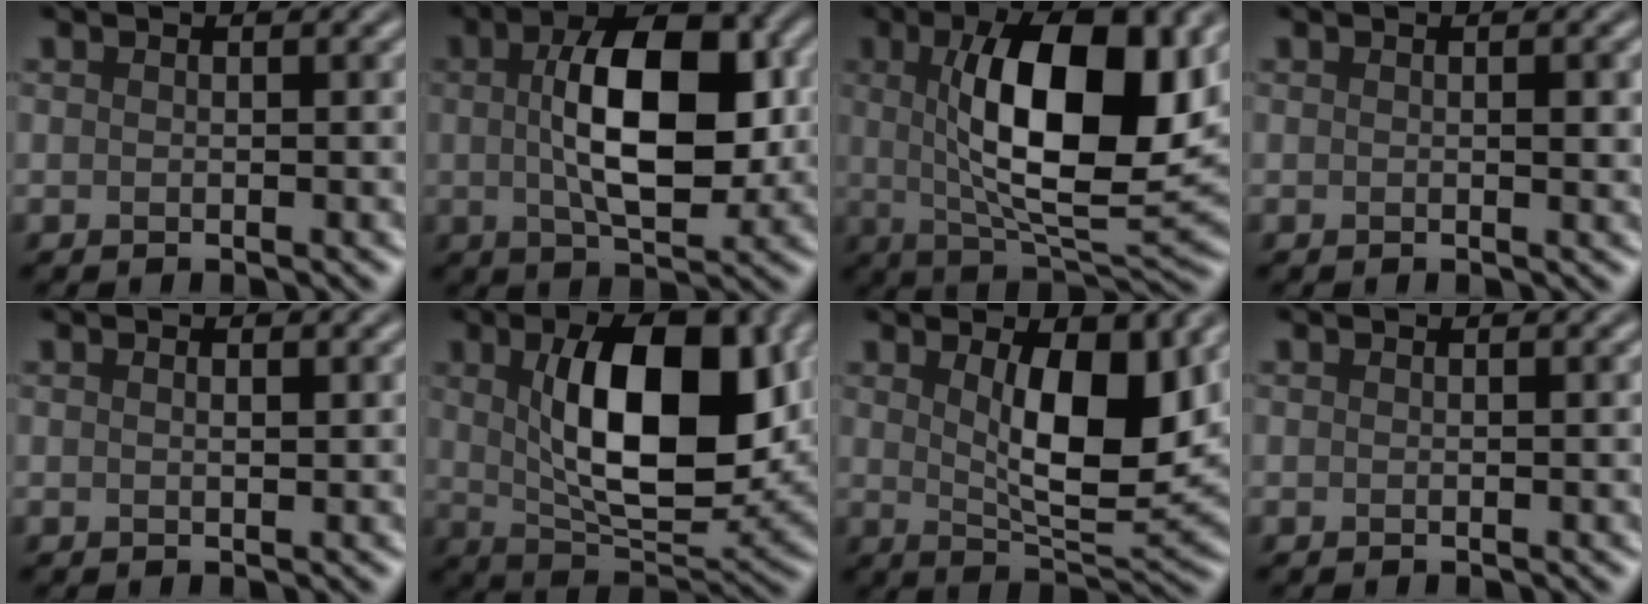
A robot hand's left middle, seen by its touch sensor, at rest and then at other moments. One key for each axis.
{"total": 9.8, "fx": 1.0, "fy": 4.5, "fz": 8.6, "tx": -0.135, "ty": 0.010, "tz": 0.013}
{"total": 12.7, "fx": 2.5, "fy": 4.6, "fz": 11.5, "tx": -0.173, "ty": 0.003, "tz": 0.041}
{"total": 0.7, "fx": 0.1, "fy": 0.1, "fz": 0.7, "tx": -0.009, "ty": -0.001, "tz": 0.001}
{"total": 0.7, "fx": 0.3, "fy": 0.2, "fz": 0.6, "tx": -0.009, "ty": 0.000, "tz": 0.006}
{"total": 11.1, "fx": 2.2, "fy": 4.8, "fz": 9.7, "tx": -0.152, "ty": 0.000, "tz": 0.039}
{"total": 7.9, "fx": 2.0, "fy": 2.8, "fz": 7.2, "tx": -0.114, "ty": -0.008, "tz": 0.037}
{"total": 0.0}